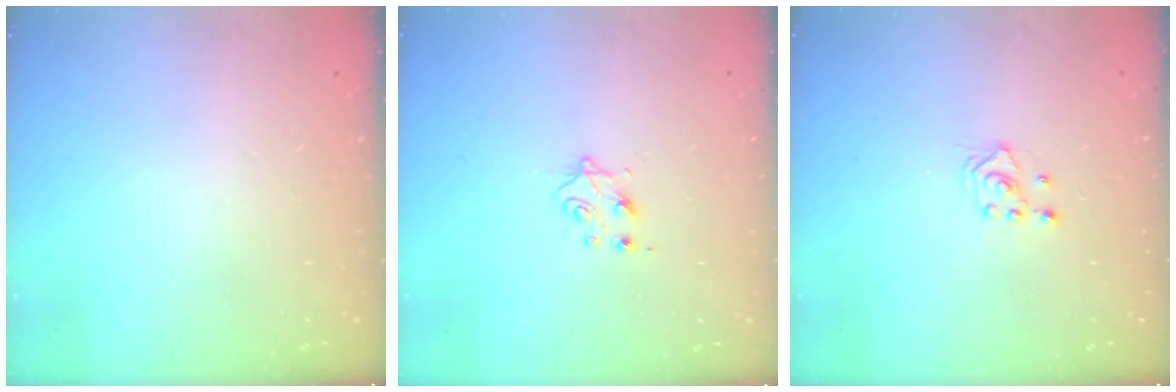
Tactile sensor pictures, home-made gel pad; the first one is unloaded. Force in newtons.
{"total": 6.8, "press": 6.8, "slide": 0.6}
{"total": 1.8, "press": 1.8, "slide": 0.2}